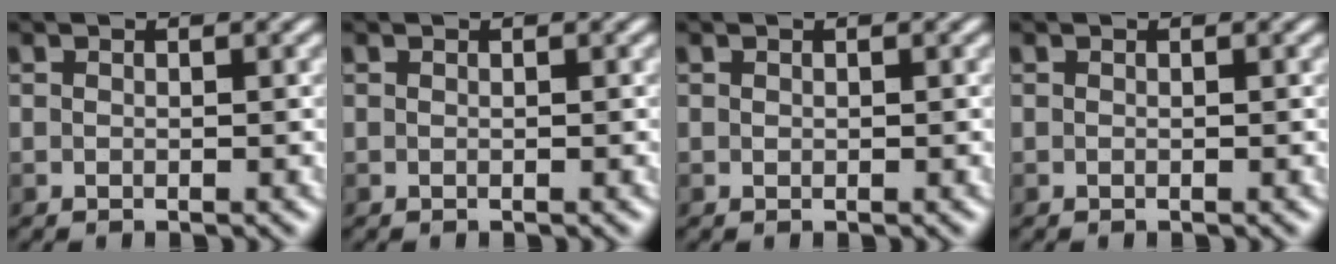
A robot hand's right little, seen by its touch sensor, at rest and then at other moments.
{"total": 0.0}
{"total": 0.0}
{"total": 0.0}